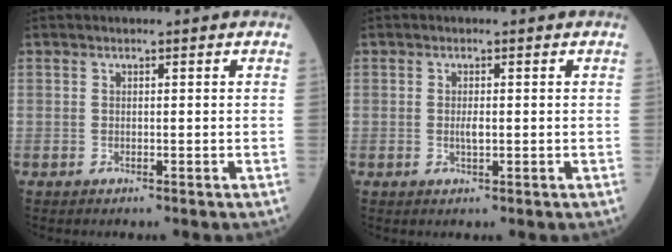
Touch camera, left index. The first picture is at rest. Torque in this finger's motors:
{"motor_torque": [0.26, 0.05, 0.03, 0.01]}